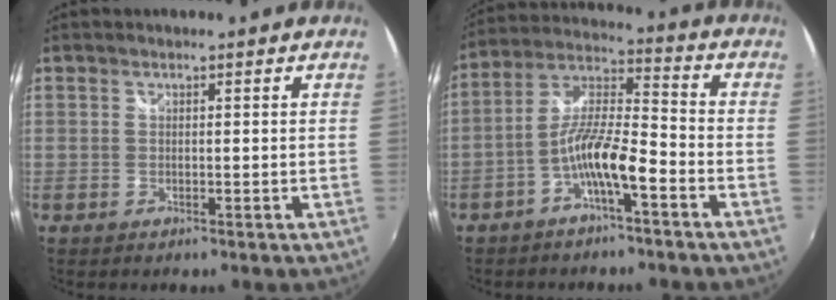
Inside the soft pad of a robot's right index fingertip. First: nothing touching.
{"total": 9.6, "force": [-4.8, 1.6, 8.2], "torque": [-0.171, 0.013, -0.089]}